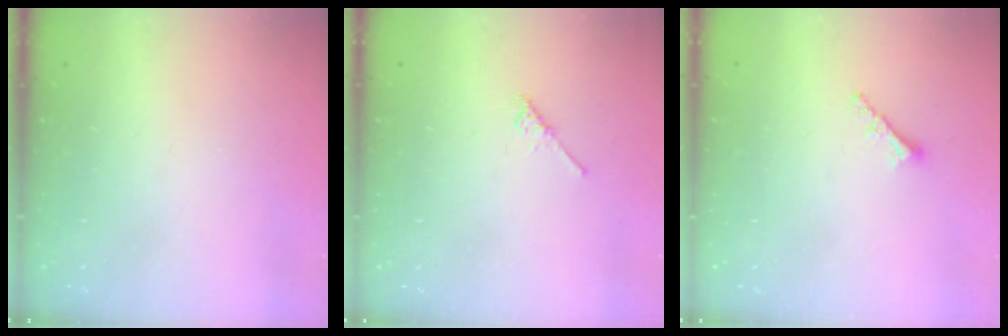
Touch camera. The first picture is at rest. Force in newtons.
{"total": 2.1, "press": 2.1, "slide": 0.4}
{"total": 1.9, "press": 1.9, "slide": 0.5}